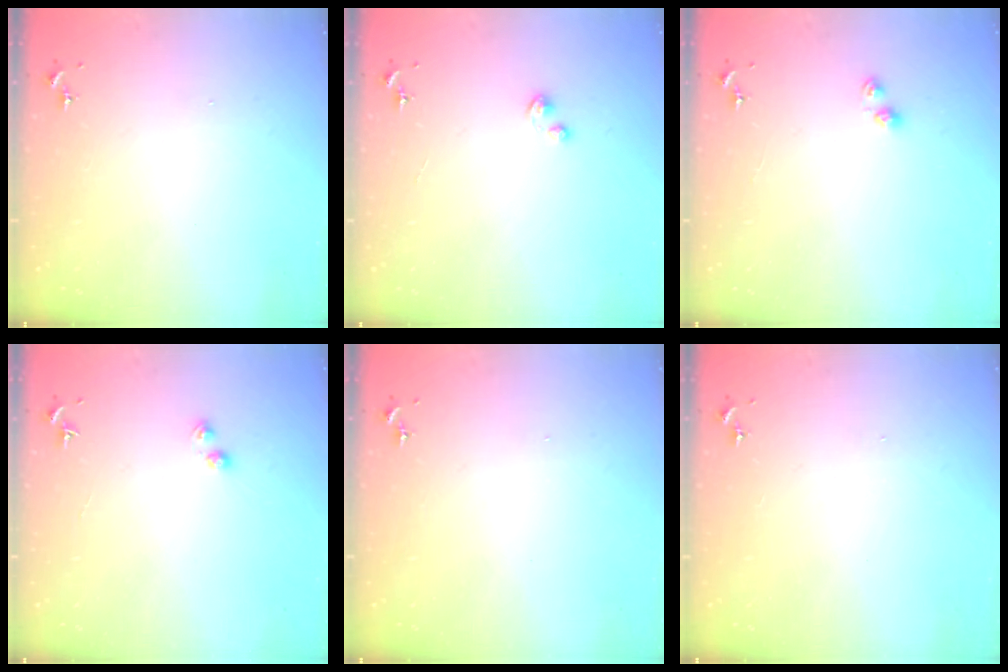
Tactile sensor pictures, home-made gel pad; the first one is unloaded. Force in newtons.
{"total": 2.1, "press": 2.0, "slide": 0.5}
{"total": 4.1, "press": 4.1, "slide": 0.3}
{"total": 2.3, "press": 2.2, "slide": 0.3}
{"total": 0.0}
{"total": 0.0}